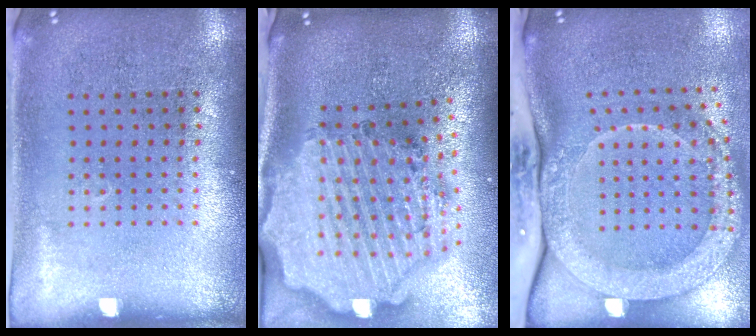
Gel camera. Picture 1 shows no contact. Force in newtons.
{"total": 3.9, "press": 3.2, "slide": 2.2}
{"total": 3.1, "press": 2.3, "slide": 2.1}